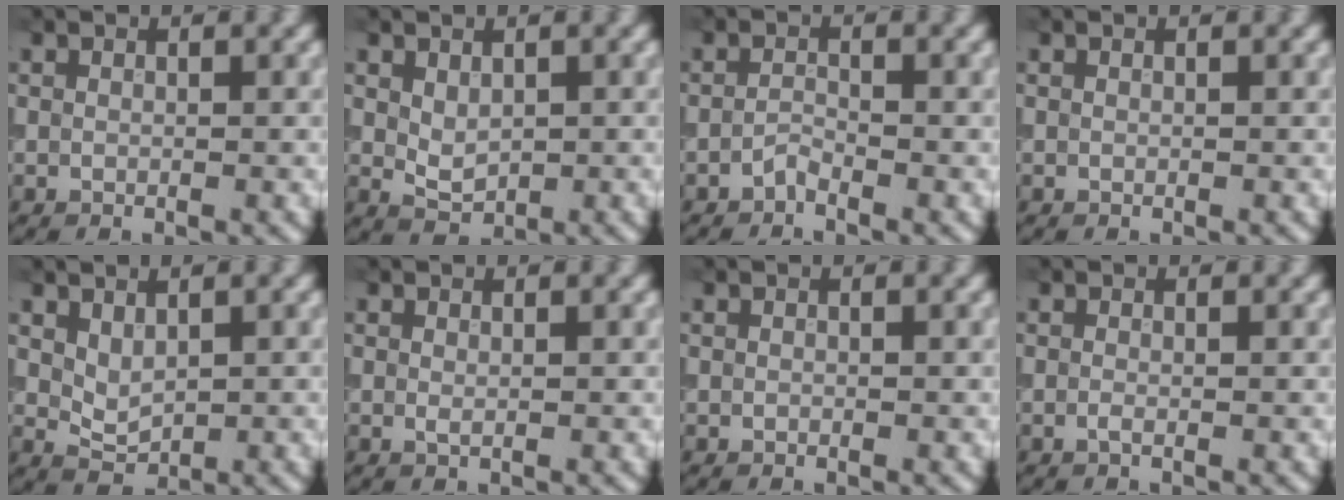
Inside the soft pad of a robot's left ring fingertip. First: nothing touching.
{"total": 2.0, "force": [0.3, 1.4, 1.5], "torque": [-0.026, -0.003, 0.013]}
{"total": 0.9, "force": [-0.8, 0.2, 0.4], "torque": [-0.008, 0.003, -0.018]}
{"total": 0.0}
{"total": 1.8, "force": [0.7, 1.1, 1.2], "torque": [-0.024, -0.004, 0.022]}
{"total": 0.5, "force": [0.1, 0.2, 0.5], "torque": [-0.009, -0.001, 0.002]}
{"total": 0.0}
{"total": 0.6, "force": [-0.2, 0.1, 0.5], "torque": [-0.012, -0.004, -0.005]}